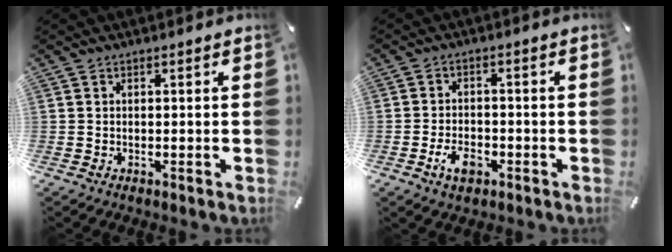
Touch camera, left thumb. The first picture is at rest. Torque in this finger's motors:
{"motor_torque": [0.13, 1.76, 0.03, 0.08, 0.10]}